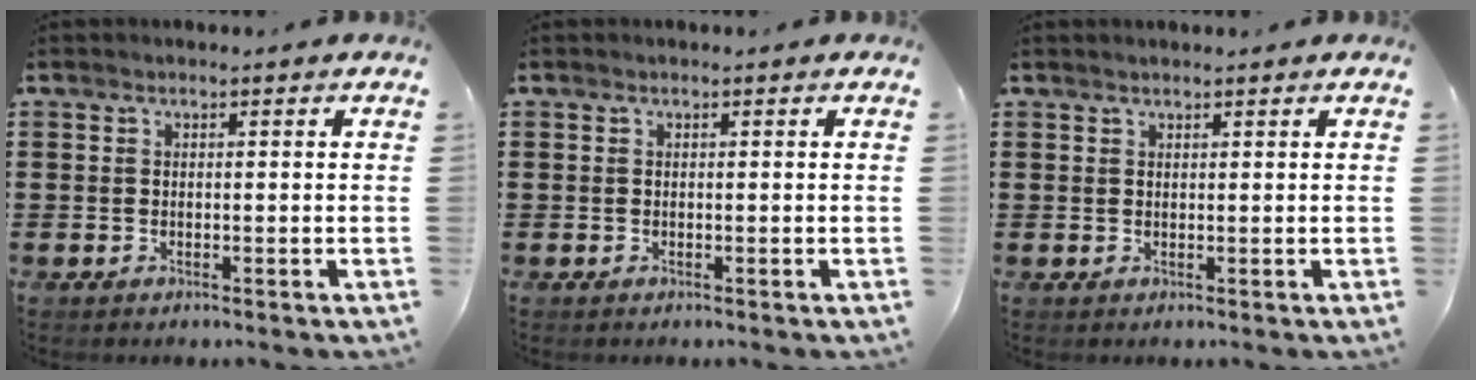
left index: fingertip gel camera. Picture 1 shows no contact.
{"total": 0.0}
{"total": 0.7, "force": [0.6, 0.0, 0.2], "torque": [-0.005, -0.001, 0.013]}